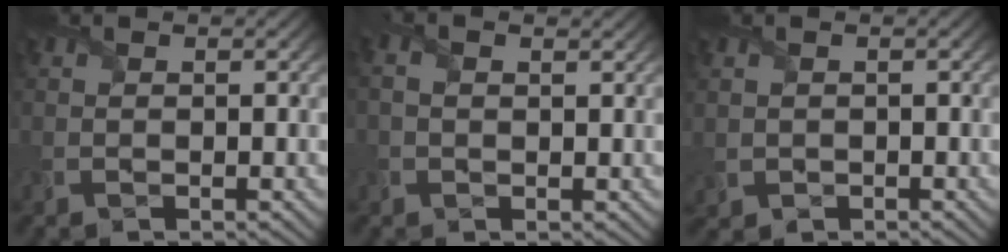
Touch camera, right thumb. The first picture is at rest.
{"total": 1.4, "force": [0.3, 0.7, 1.2], "torque": [-0.032, 0.003, 0.007]}
{"total": 1.3, "force": [0.1, 1.3, 0.2], "torque": [-0.021, -0.006, 0.003]}